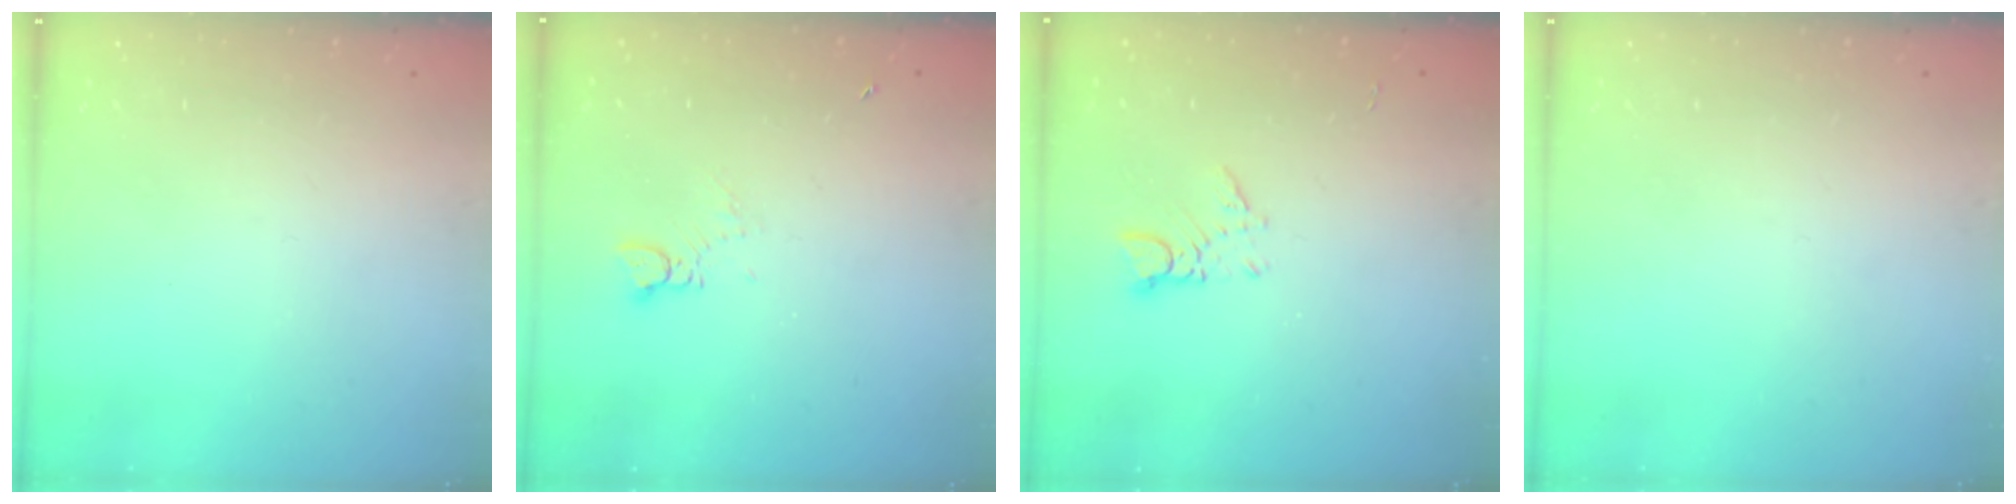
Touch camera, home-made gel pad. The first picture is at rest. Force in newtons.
{"total": 1.5, "press": 1.4, "slide": 0.2}
{"total": 2.7, "press": 2.6, "slide": 0.3}
{"total": 0.0}